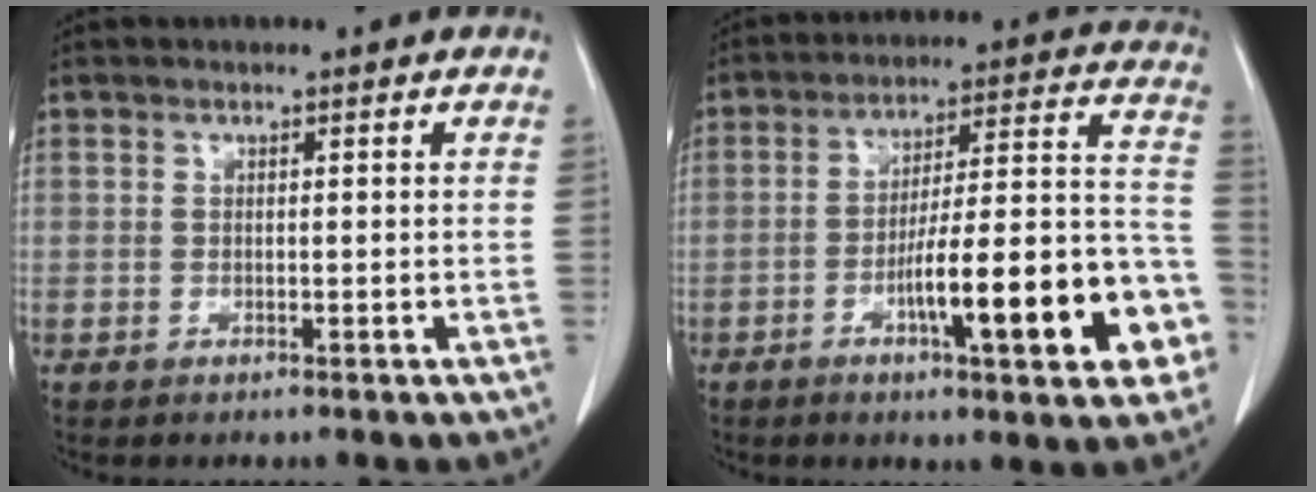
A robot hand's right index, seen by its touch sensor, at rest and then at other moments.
{"total": 18.2, "force": [-6.7, 3.0, 16.7], "torque": [-0.209, 0.029, -0.088]}